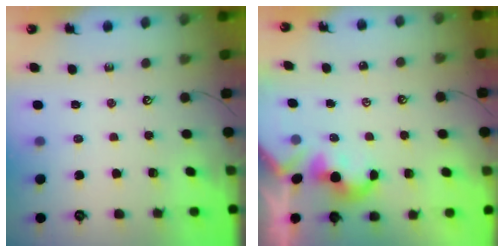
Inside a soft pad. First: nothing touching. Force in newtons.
{"total": 1.3, "press": 1.3, "slide": 0.2}